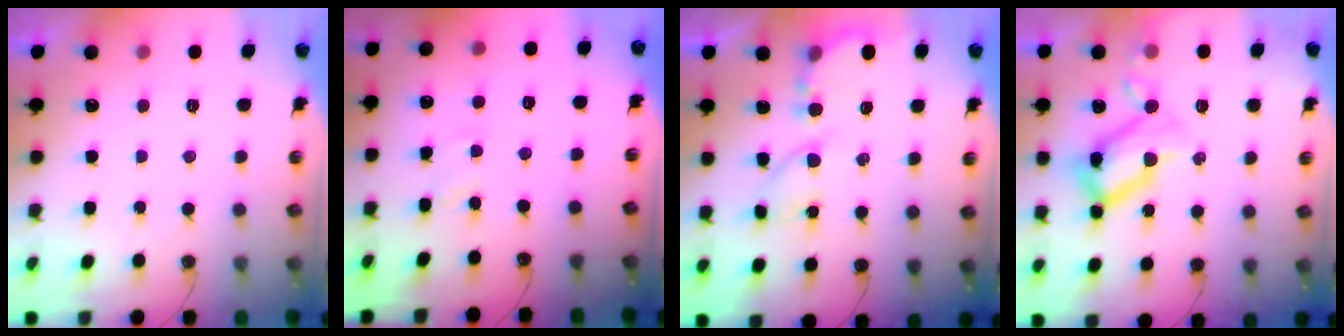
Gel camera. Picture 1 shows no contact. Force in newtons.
{"total": 2.2, "press": 2.2, "slide": 0.4}
{"total": 6.2, "press": 6.2, "slide": 0.6}
{"total": 17.5, "press": 17.4, "slide": 1.5}